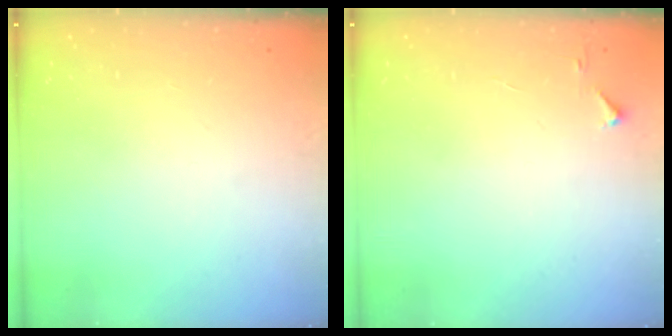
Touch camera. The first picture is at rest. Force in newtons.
{"total": 2.8, "press": 2.8, "slide": 0.4}